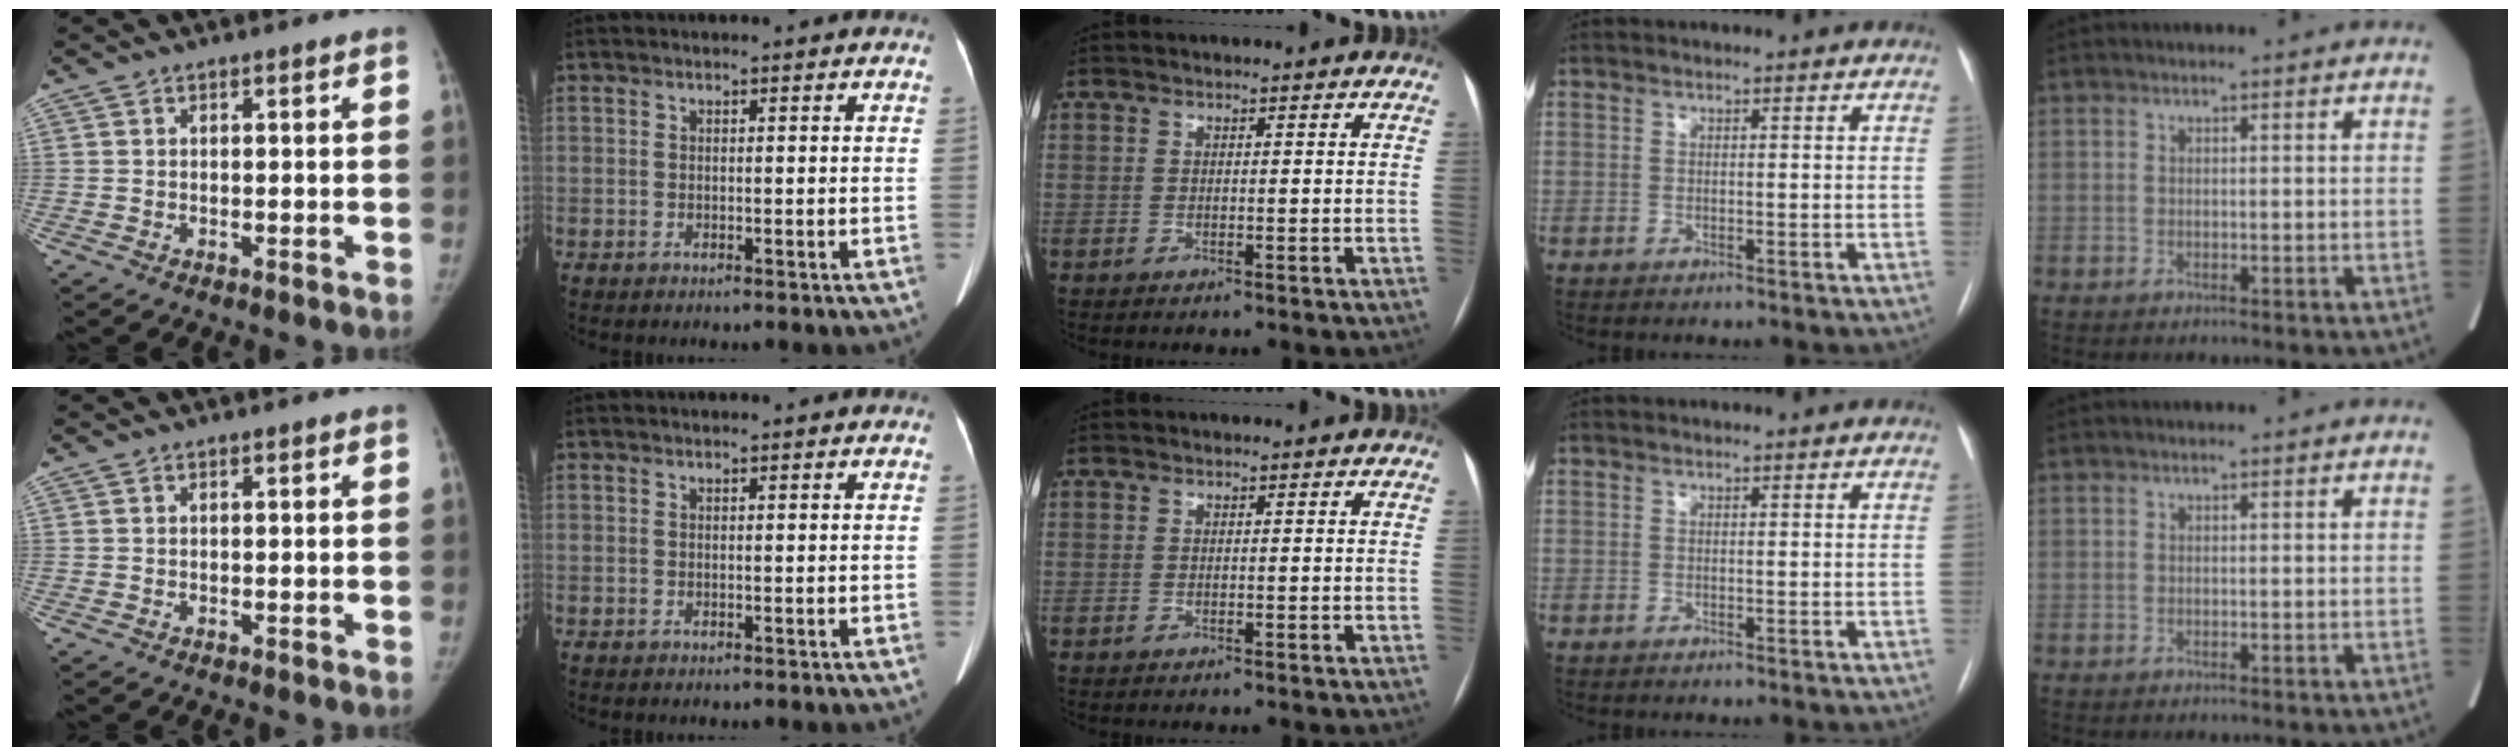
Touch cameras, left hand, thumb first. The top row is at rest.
{}